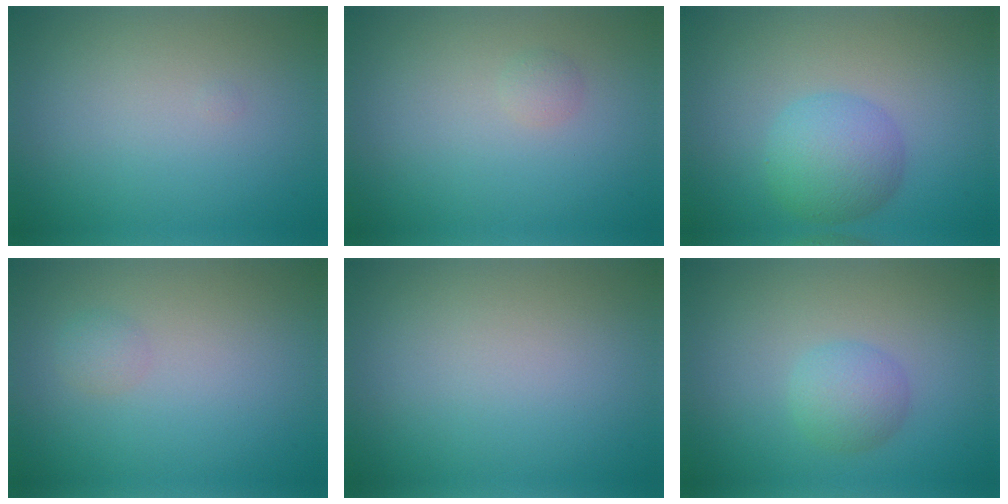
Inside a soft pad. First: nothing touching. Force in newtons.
{"total": 0.7, "press": 0.7, "slide": 0.0}
{"total": 4.3, "press": 4.3, "slide": 0.0}
{"total": 1.0, "press": 1.0, "slide": 0.0}
{"total": 0.0}
{"total": 2.5, "press": 2.5, "slide": 0.1}